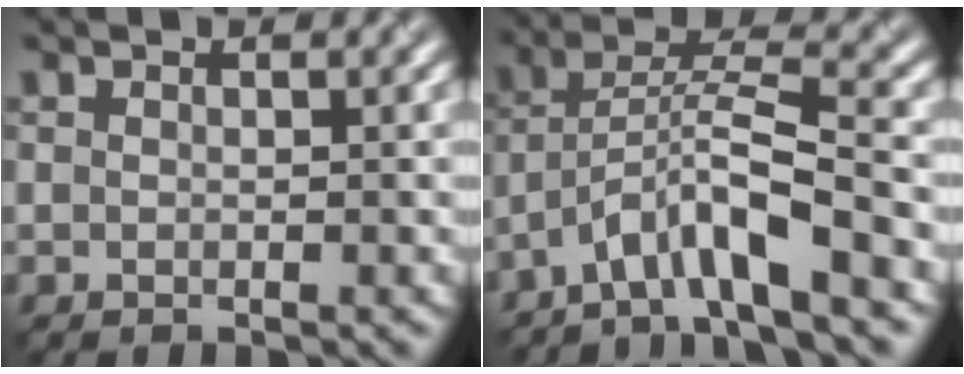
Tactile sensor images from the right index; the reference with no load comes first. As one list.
[{"total": 6.0, "force": [-4.4, 0.4, 4.0], "torque": [-0.074, 0.022, -0.073]}]